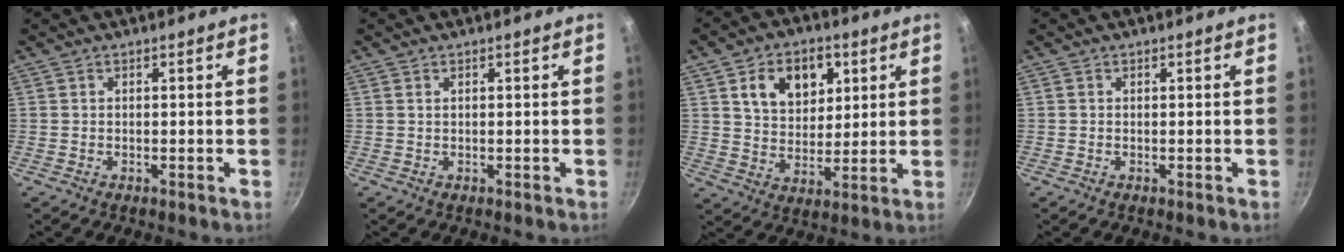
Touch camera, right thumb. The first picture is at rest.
{"total": 0.5, "force": [0.3, 0.3, 0.4], "torque": [-0.007, 0.001, 0.006]}
{"total": 12.3, "force": [4.6, 8.7, 7.3], "torque": [-0.082, -0.014, 0.075]}
{"total": 0.0}